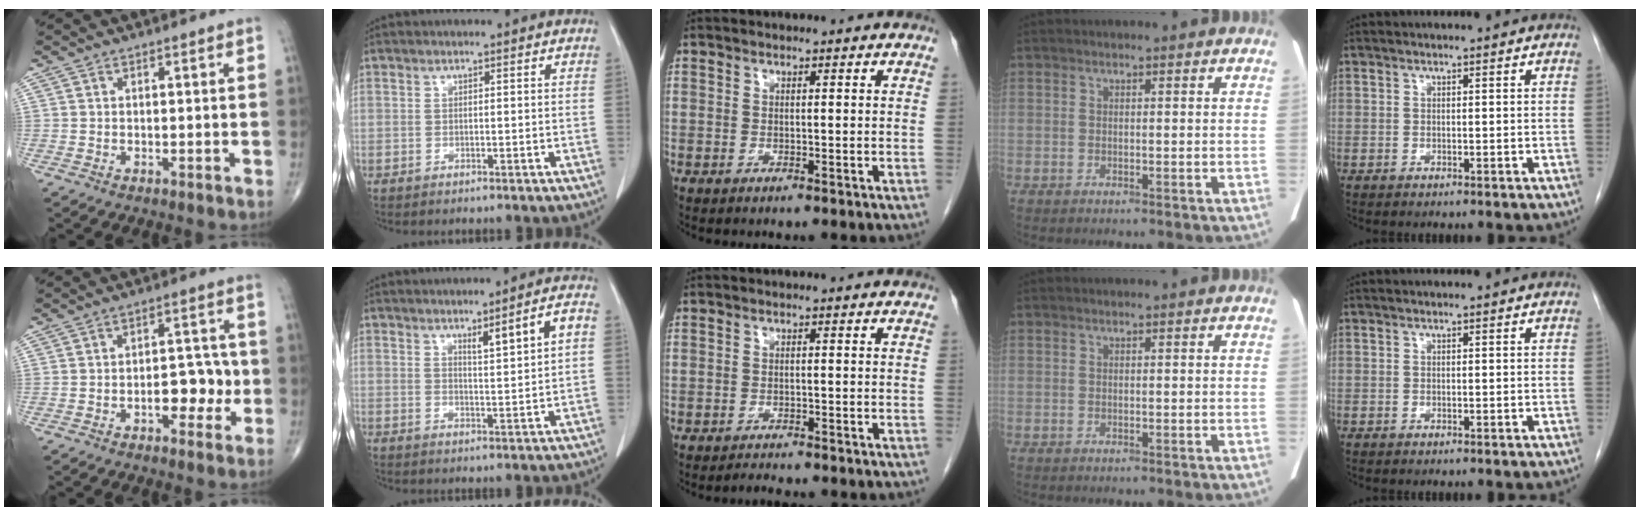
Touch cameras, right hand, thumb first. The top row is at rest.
{"thumb": {"total": 7.1, "force": [-1.6, 4.0, 5.7], "torque": [-0.050, 0.020, -0.025]}, "index": {"total": 5.7, "force": [2.1, 0.0, 5.3], "torque": [-0.080, 0.002, 0.037]}, "middle": {"total": 2.3, "force": [-2.2, 0.3, 0.7], "torque": [-0.016, -0.005, -0.027]}}